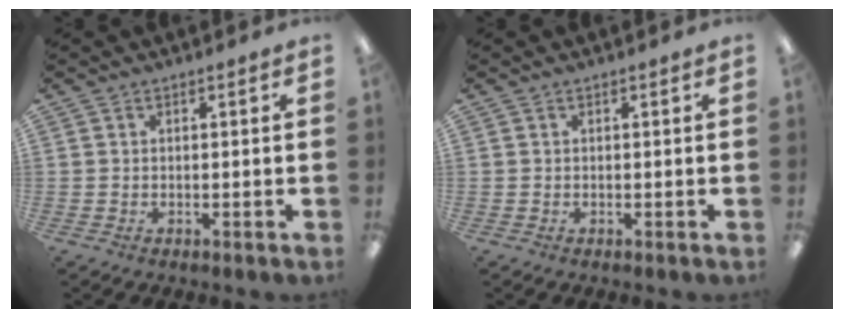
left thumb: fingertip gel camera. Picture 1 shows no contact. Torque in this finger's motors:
{"motor_torque": [0.00, 0.00, 0.02, -0.02, 0.00]}